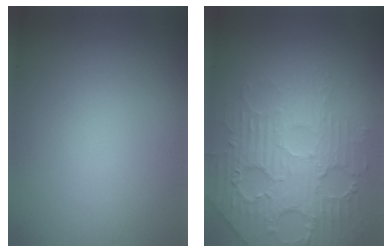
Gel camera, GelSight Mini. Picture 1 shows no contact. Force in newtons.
{"total": 4.8, "press": 4.2, "slide": 2.2}